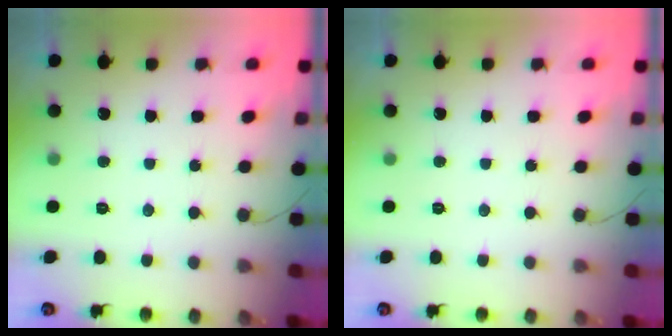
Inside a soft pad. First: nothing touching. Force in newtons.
{"total": 0.0}